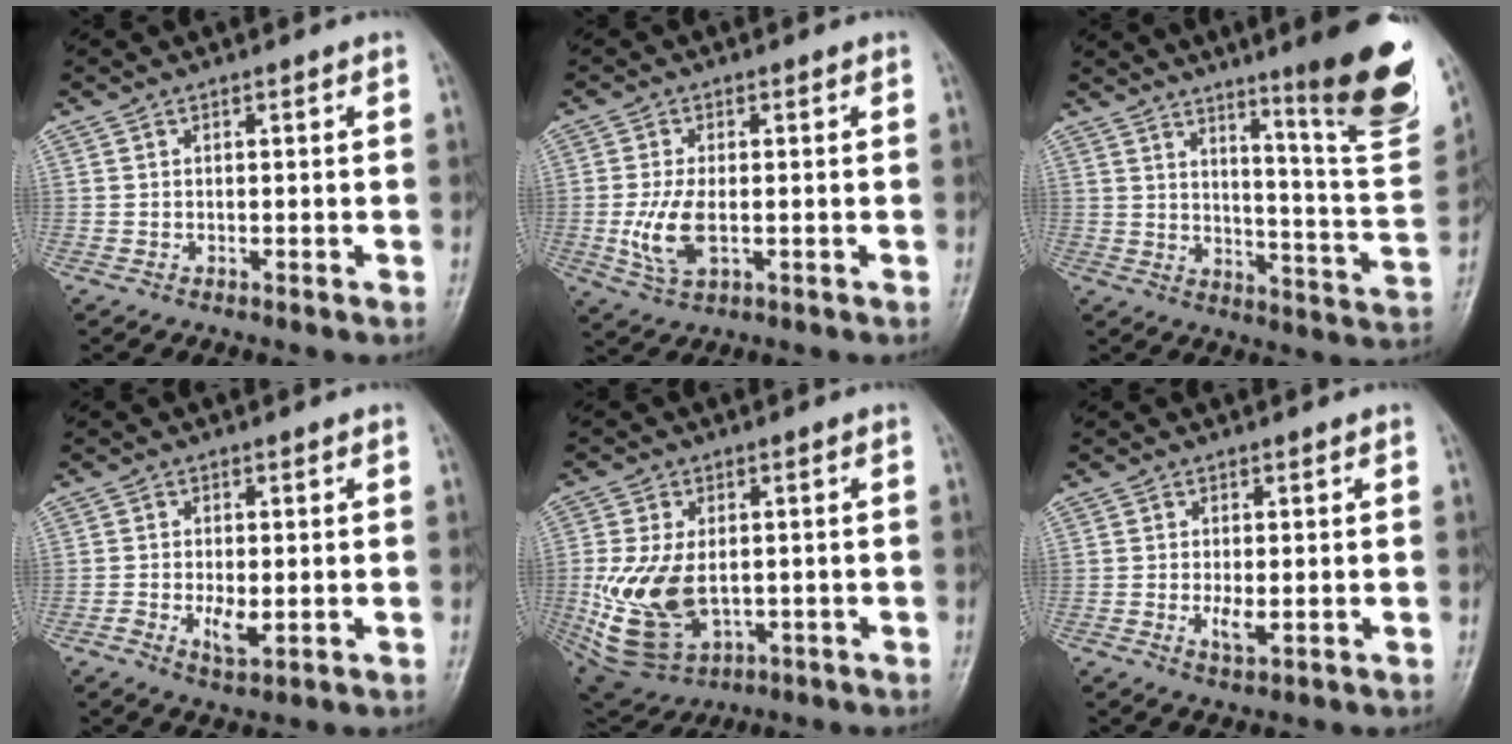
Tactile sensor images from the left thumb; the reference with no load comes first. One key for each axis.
{"total": 6.8, "fx": -0.9, "fy": 3.4, "fz": 5.9, "tx": -0.122, "ty": -0.005, "tz": -0.010}
{"total": 21.1, "fx": 12.7, "fy": 2.4, "fz": 16.7, "tx": -0.192, "ty": -0.080, "tz": 0.179}
{"total": 3.9, "fx": -0.8, "fy": 1.8, "fz": 3.4, "tx": -0.060, "ty": -0.008, "tz": -0.013}
{"total": 14.3, "fx": -1.2, "fy": 9.1, "fz": 11.0, "tx": -0.217, "ty": -0.014, "tz": 0.000}
{"total": 2.8, "fx": -0.3, "fy": 1.0, "fz": 2.6, "tx": -0.048, "ty": -0.009, "tz": -0.005}